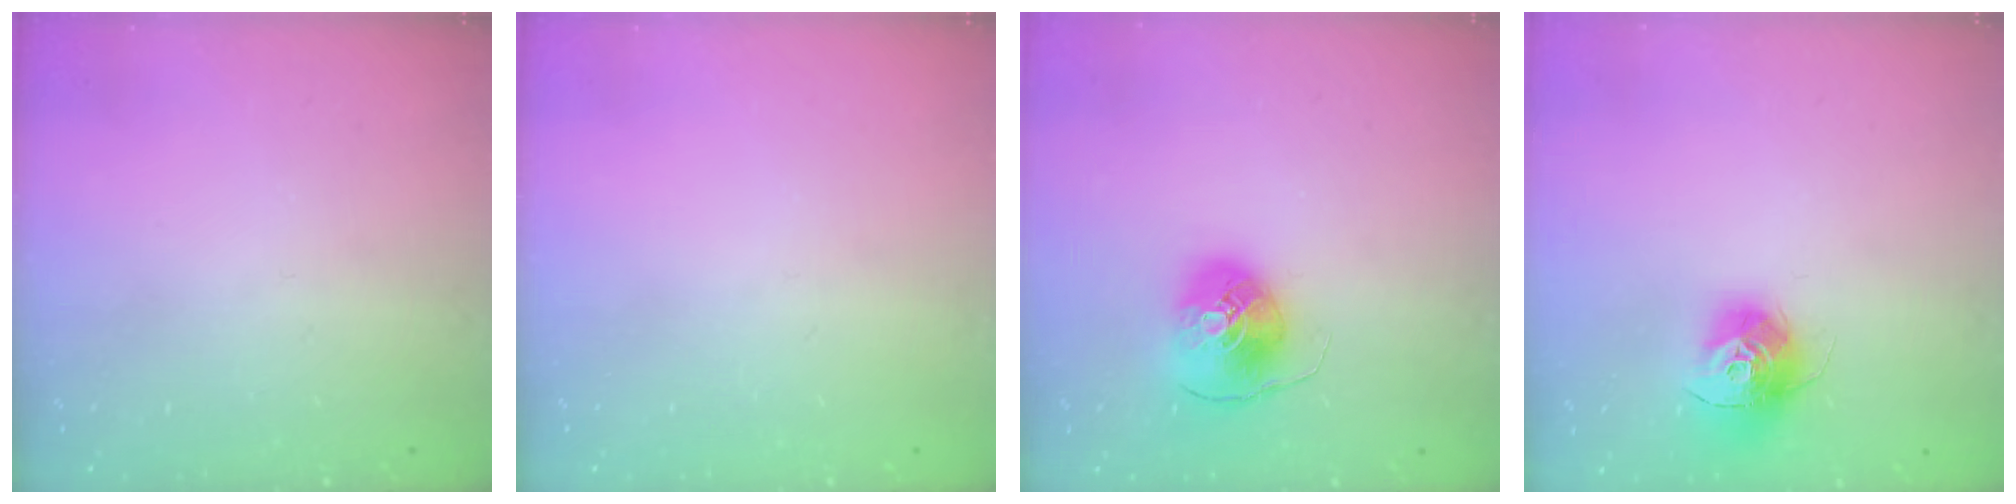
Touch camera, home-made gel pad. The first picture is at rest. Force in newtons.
{"total": 0.0}
{"total": 8.1, "press": 8.0, "slide": 1.2}
{"total": 13.0, "press": 13.0, "slide": 1.0}